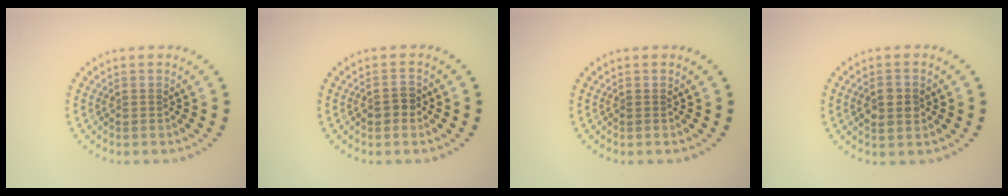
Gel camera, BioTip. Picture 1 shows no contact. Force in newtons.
{"total": 1.6, "press": 1.5, "slide": 0.3}
{"total": 0.0}
{"total": 2.9, "press": 2.9, "slide": 0.1}